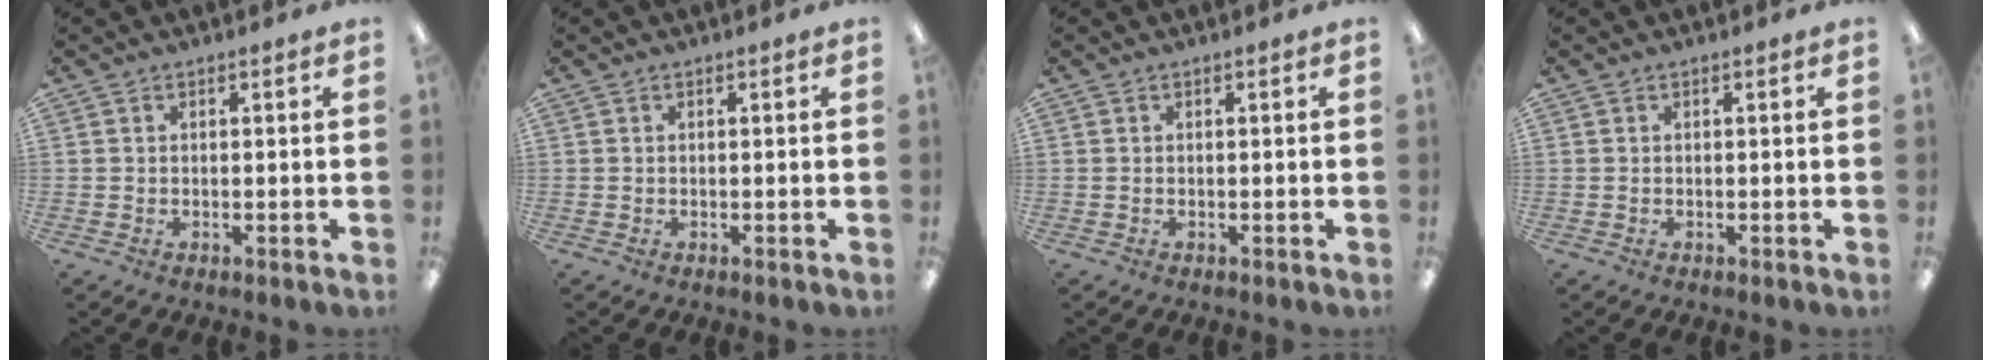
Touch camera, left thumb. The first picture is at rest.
{"total": 0.0}
{"total": 0.0}
{"total": 0.0}